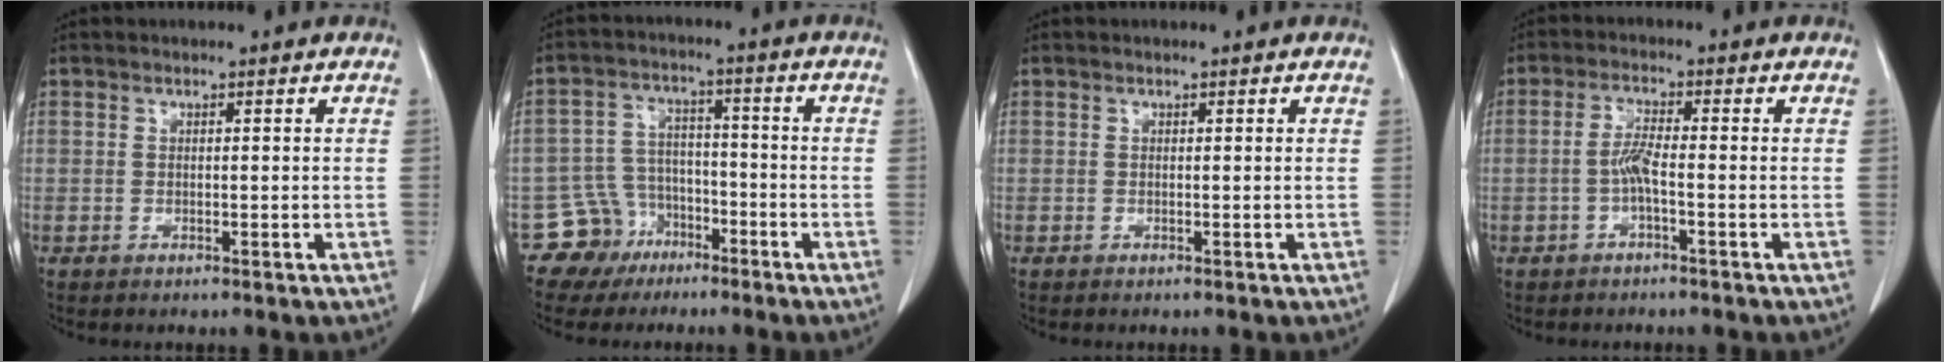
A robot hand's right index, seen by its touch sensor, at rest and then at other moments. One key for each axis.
{"total": 7.1, "fx": -4.4, "fy": 5.6, "fz": -0.2, "tx": 0.012, "ty": 0.019, "tz": -0.075}
{"total": 0.0}
{"total": 3.3, "fx": -1.0, "fy": 0.3, "fz": 3.1, "tx": -0.065, "ty": 0.004, "tz": -0.022}